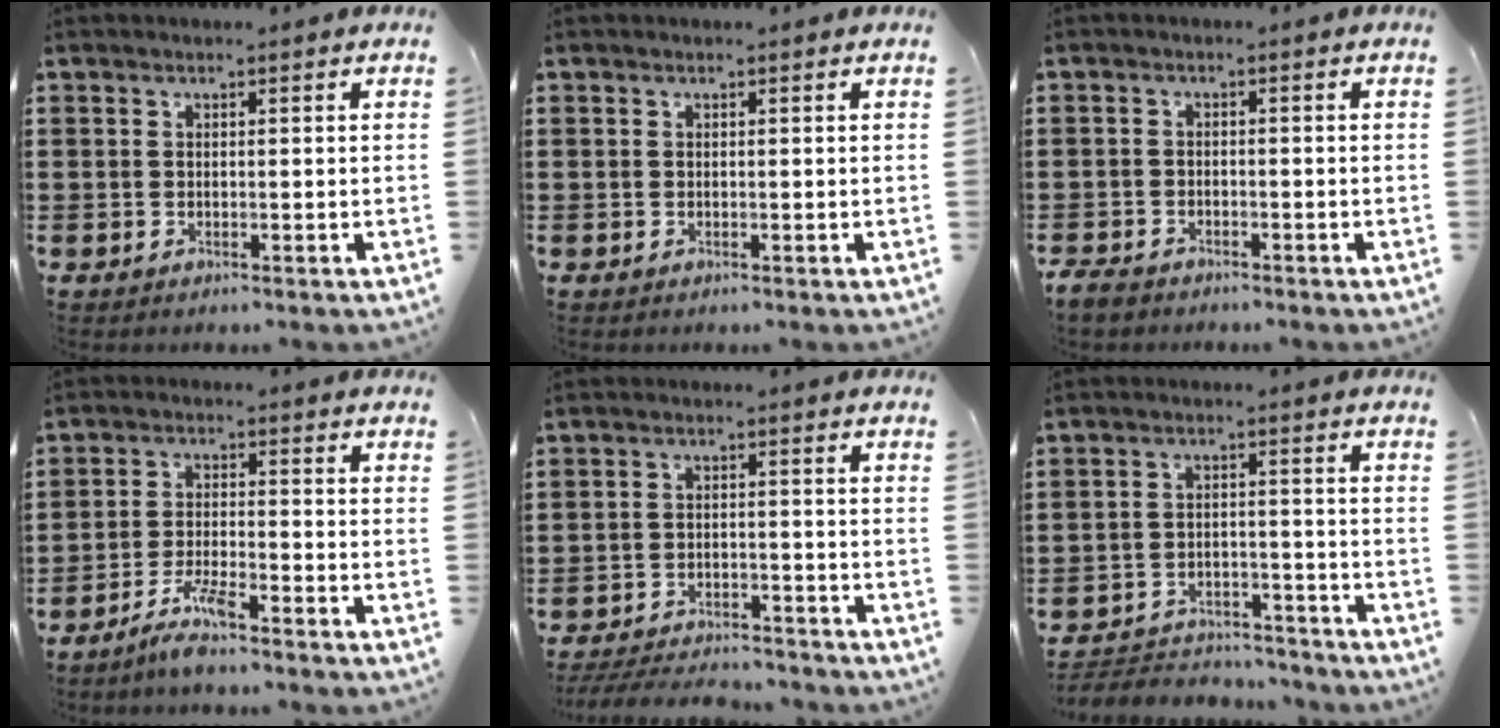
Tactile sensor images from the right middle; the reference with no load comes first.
{"total": 0.0}
{"total": 1.9, "force": [-1.8, 0.6, 0.4], "torque": [-0.028, -0.004, -0.041]}
{"total": 4.8, "force": [-3.8, 0.3, 2.9], "torque": [-0.062, -0.004, -0.072]}
{"total": 4.3, "force": [-4.2, 0.3, 0.8], "torque": [-0.021, -0.002, -0.088]}
{"total": 3.9, "force": [-3.8, 0.8, 0.3], "torque": [-0.012, 0.004, -0.079]}